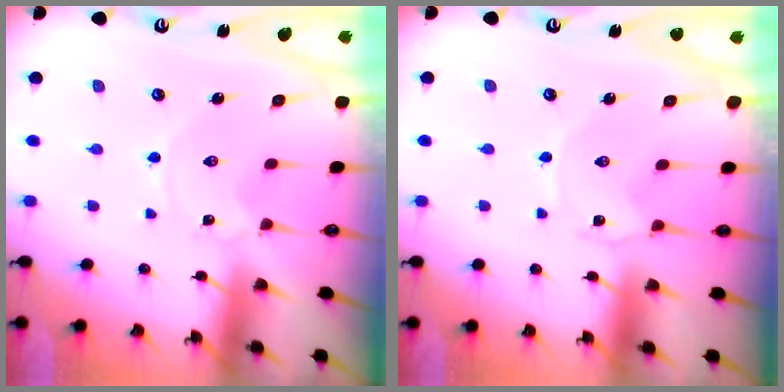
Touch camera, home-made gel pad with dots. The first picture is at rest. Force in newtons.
{"total": 1.4, "press": 1.4, "slide": 0.1}